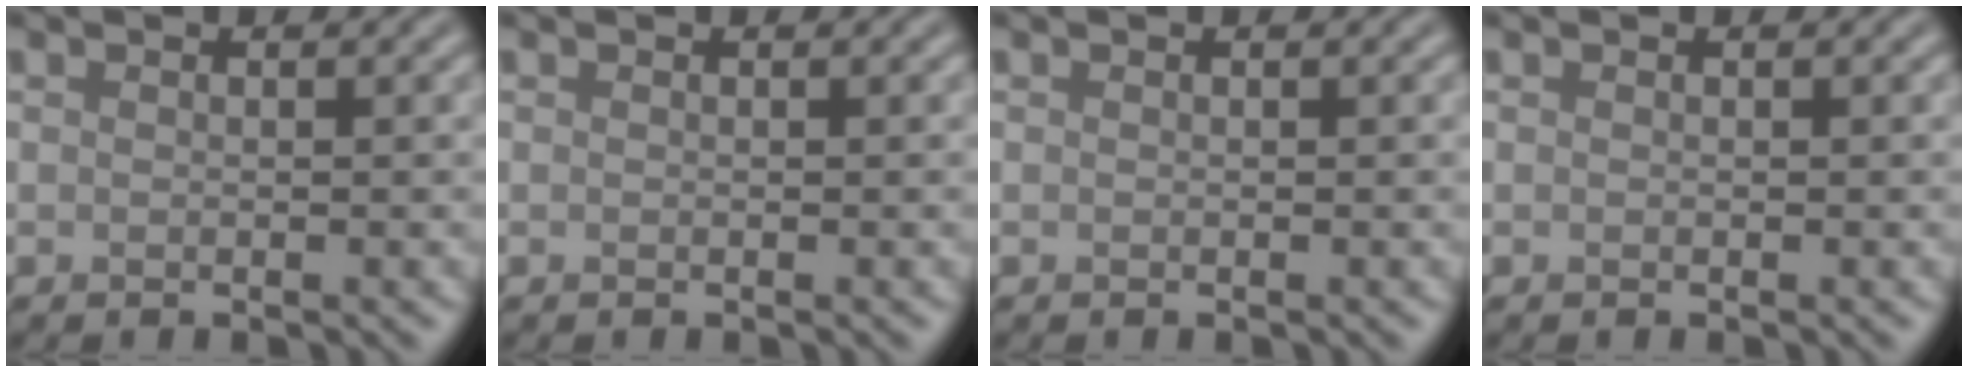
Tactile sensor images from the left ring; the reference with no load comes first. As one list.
[{"total": 0.0}, {"total": 0.0}, {"total": 0.0}]